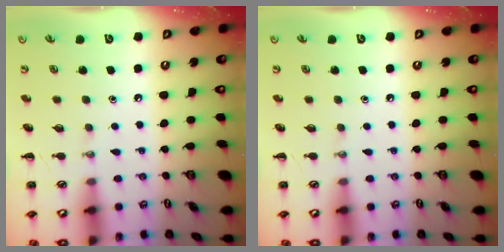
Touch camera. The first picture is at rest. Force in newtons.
{"total": 0.0}